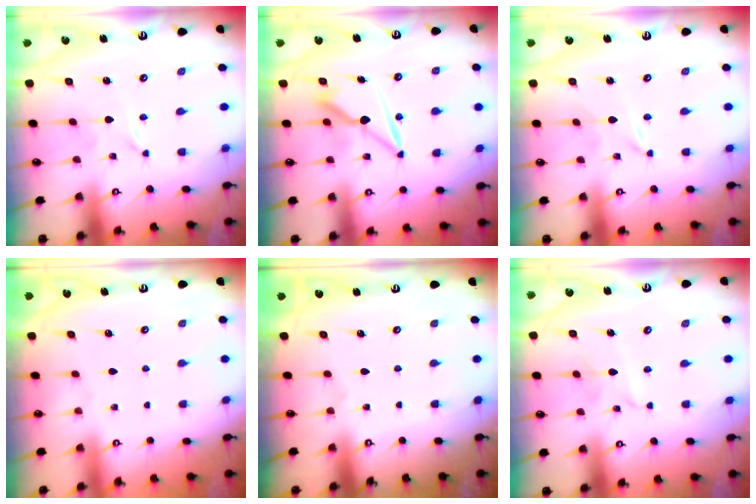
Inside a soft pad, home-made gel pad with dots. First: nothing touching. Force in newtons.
{"total": 8.7, "press": 8.7, "slide": 0.5}
{"total": 0.0}
{"total": 0.0}
{"total": 0.0}
{"total": 2.6, "press": 2.6, "slide": 0.2}